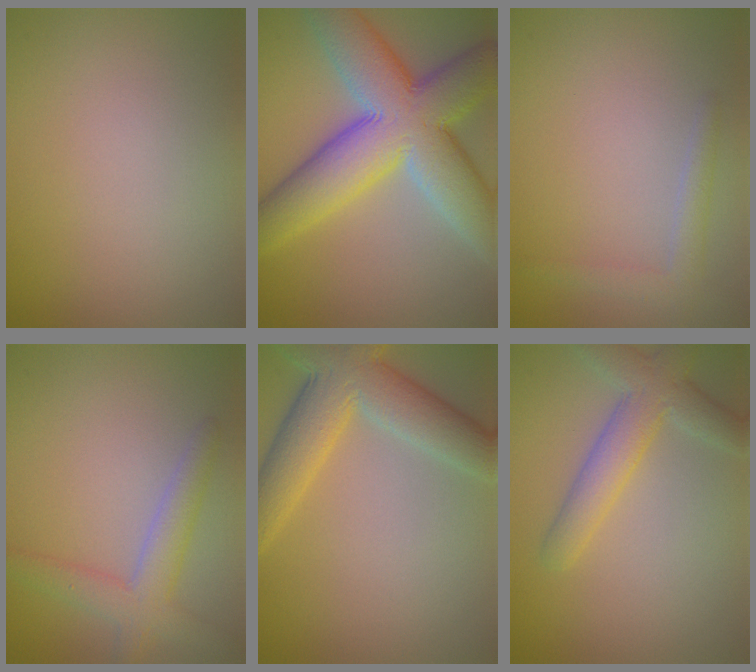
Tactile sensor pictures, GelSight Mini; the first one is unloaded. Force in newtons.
{"total": 12.6, "press": 12.5, "slide": 0.7}
{"total": 1.8, "press": 1.8, "slide": 0.2}
{"total": 3.5, "press": 3.5, "slide": 0.2}
{"total": 7.5, "press": 7.5, "slide": 0.5}
{"total": 4.0, "press": 4.0, "slide": 0.1}